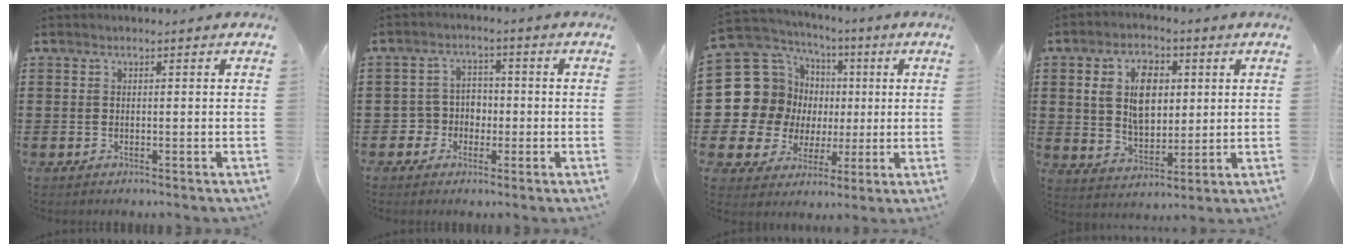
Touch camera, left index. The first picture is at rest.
{"total": 3.7, "force": [-1.4, 3.3, 1.0], "torque": [-0.033, 0.008, -0.032]}
{"total": 14.3, "force": [0.2, 13.7, 4.1], "torque": [-0.154, -0.022, 0.028]}
{"total": 8.5, "force": [2.4, 5.3, 6.2], "torque": [-0.126, 0.010, 0.039]}